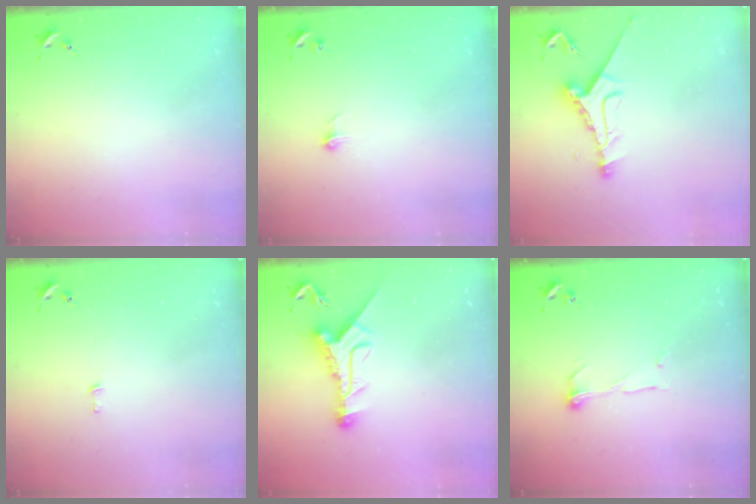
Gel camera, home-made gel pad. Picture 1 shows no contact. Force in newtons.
{"total": 4.1, "press": 4.0, "slide": 0.3}
{"total": 9.4, "press": 9.4, "slide": 0.7}
{"total": 2.6, "press": 2.6, "slide": 0.2}
{"total": 10.7, "press": 10.7, "slide": 0.8}
{"total": 6.5, "press": 6.5, "slide": 0.2}